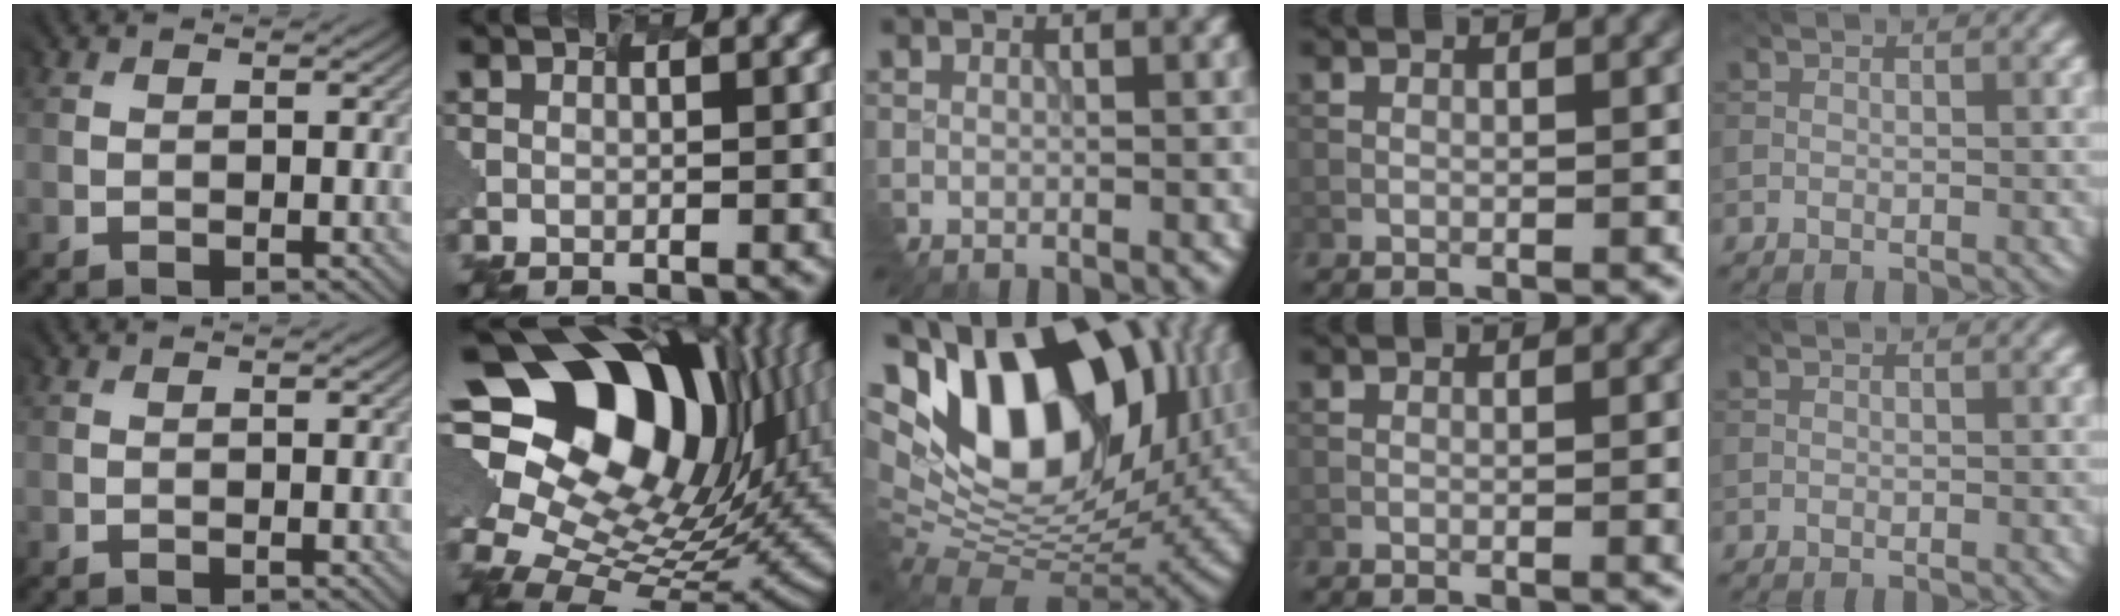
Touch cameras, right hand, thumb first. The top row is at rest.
{"index": {"total": 18.8, "force": [6.2, 12.5, 12.7], "torque": [-0.218, 0.030, 0.123]}, "middle": {"total": 17.1, "force": [4.7, 10.2, 13.0], "torque": [-0.220, 0.029, 0.067]}, "ring": {"total": 1.0, "force": [0.1, 0.2, 0.9], "torque": [-0.012, 0.002, 0.001]}}